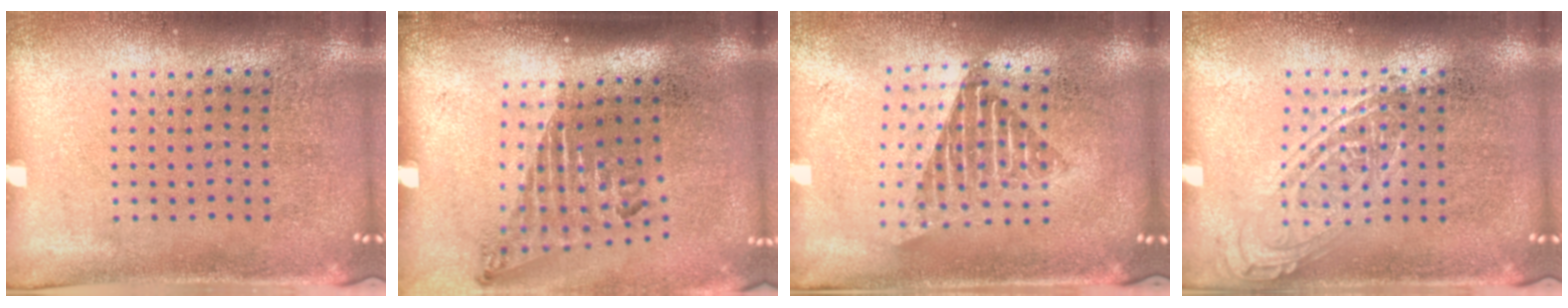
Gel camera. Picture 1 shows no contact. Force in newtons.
{"total": 1.7, "press": 1.1, "slide": 1.3}
{"total": 1.7, "press": 1.3, "slide": 1.0}
{"total": 2.0, "press": 2.0, "slide": 0.2}